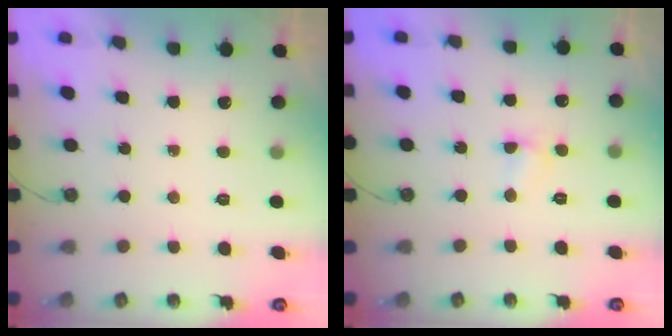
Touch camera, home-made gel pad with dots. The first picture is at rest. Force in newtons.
{"total": 4.3, "press": 4.2, "slide": 0.4}